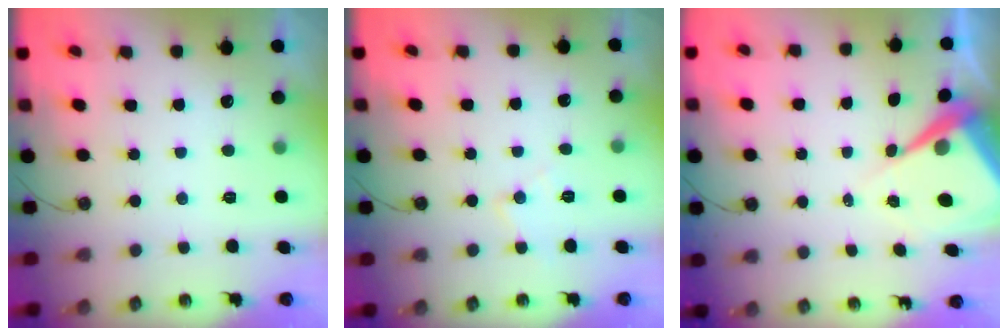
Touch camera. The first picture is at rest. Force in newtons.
{"total": 6.7, "press": 6.7, "slide": 0.4}
{"total": 8.2, "press": 8.2, "slide": 0.7}